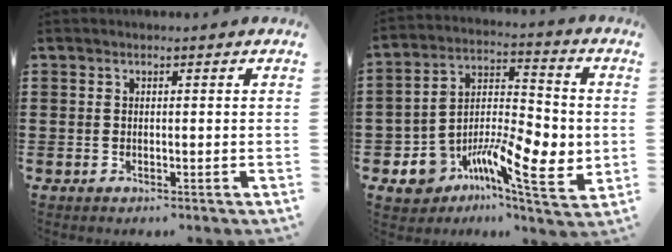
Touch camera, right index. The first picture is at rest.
{"total": 11.3, "force": [-4.3, 6.1, 8.5], "torque": [-0.139, 0.010, -0.070]}